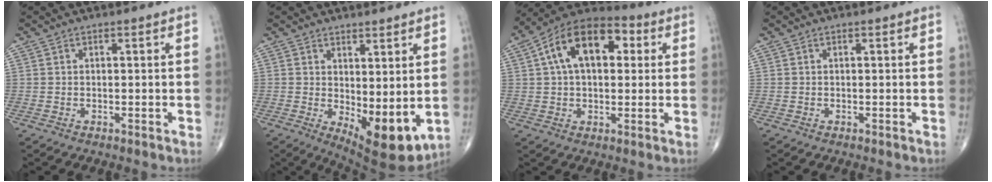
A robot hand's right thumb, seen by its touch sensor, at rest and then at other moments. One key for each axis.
{"total": 9.9, "fx": -0.3, "fy": 4.1, "fz": 9.0, "tx": -0.120, "ty": -0.026, "tz": 0.012}
{"total": 15.9, "fx": 4.0, "fy": 9.2, "fz": 12.3, "tx": -0.182, "ty": 0.028, "tz": 0.056}
{"total": 0.0}